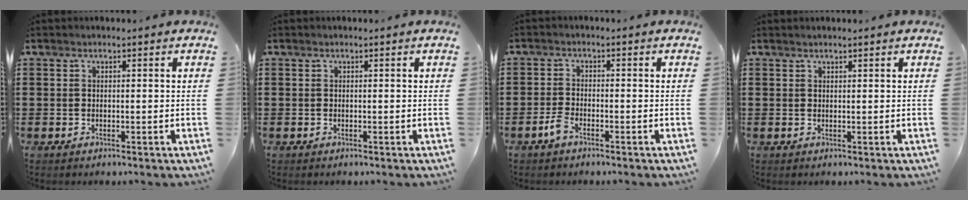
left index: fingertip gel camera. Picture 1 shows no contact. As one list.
[{"total": 0.0}, {"total": 2.4, "force": [-1.7, 0.6, 1.6], "torque": [-0.043, 0.000, -0.037]}, {"total": 0.6, "force": [0.6, 0.0, 0.2], "torque": [-0.005, -0.001, 0.012]}]